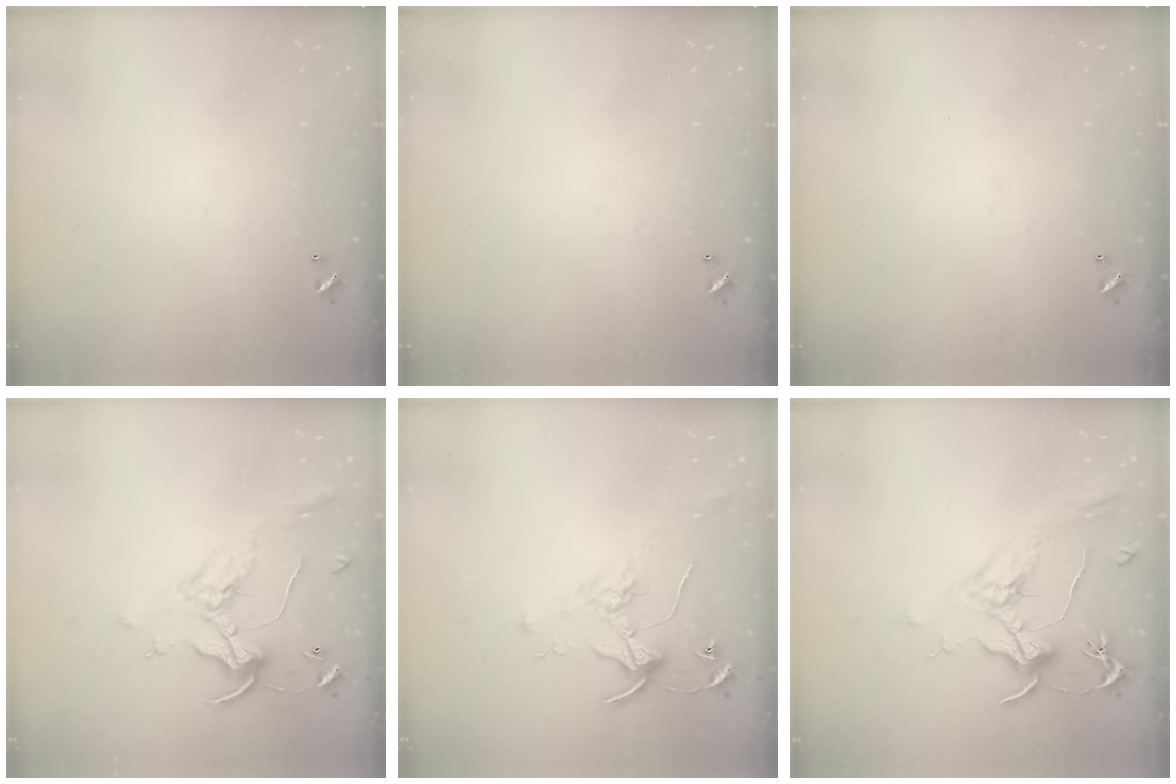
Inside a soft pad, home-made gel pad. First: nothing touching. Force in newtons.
{"total": 0.0}
{"total": 0.0}
{"total": 0.8, "press": 0.5, "slide": 0.6}
{"total": 2.1, "press": 2.1, "slide": 0.1}
{"total": 2.1, "press": 2.0, "slide": 0.8}